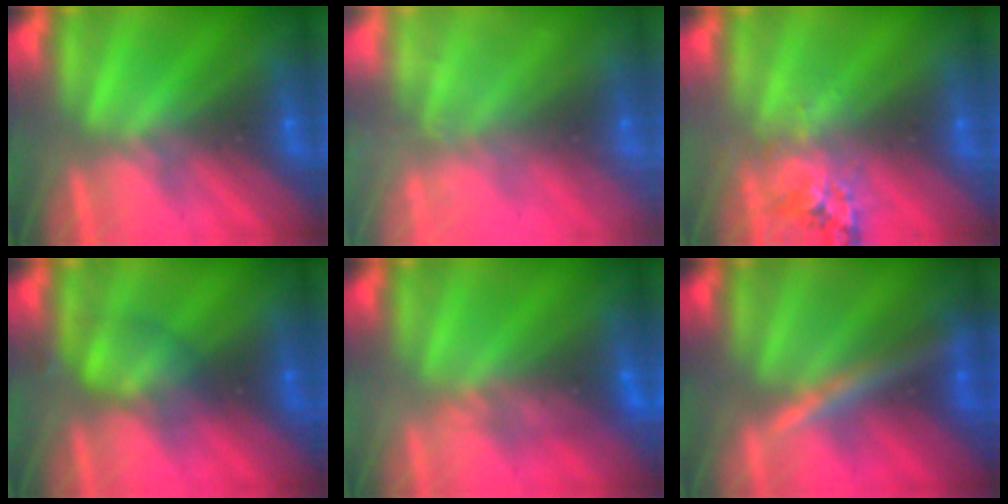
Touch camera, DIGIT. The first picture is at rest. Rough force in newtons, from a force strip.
{"total": 2.4}
{"total": 2.7}
{"total": 2.4}
{"total": 4.5}
{"total": 2.4}